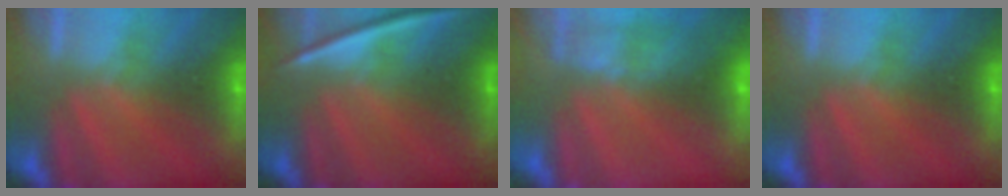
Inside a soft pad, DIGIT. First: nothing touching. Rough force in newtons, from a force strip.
{"total": 2.3}
{"total": 2.4}
{"total": 0.0}